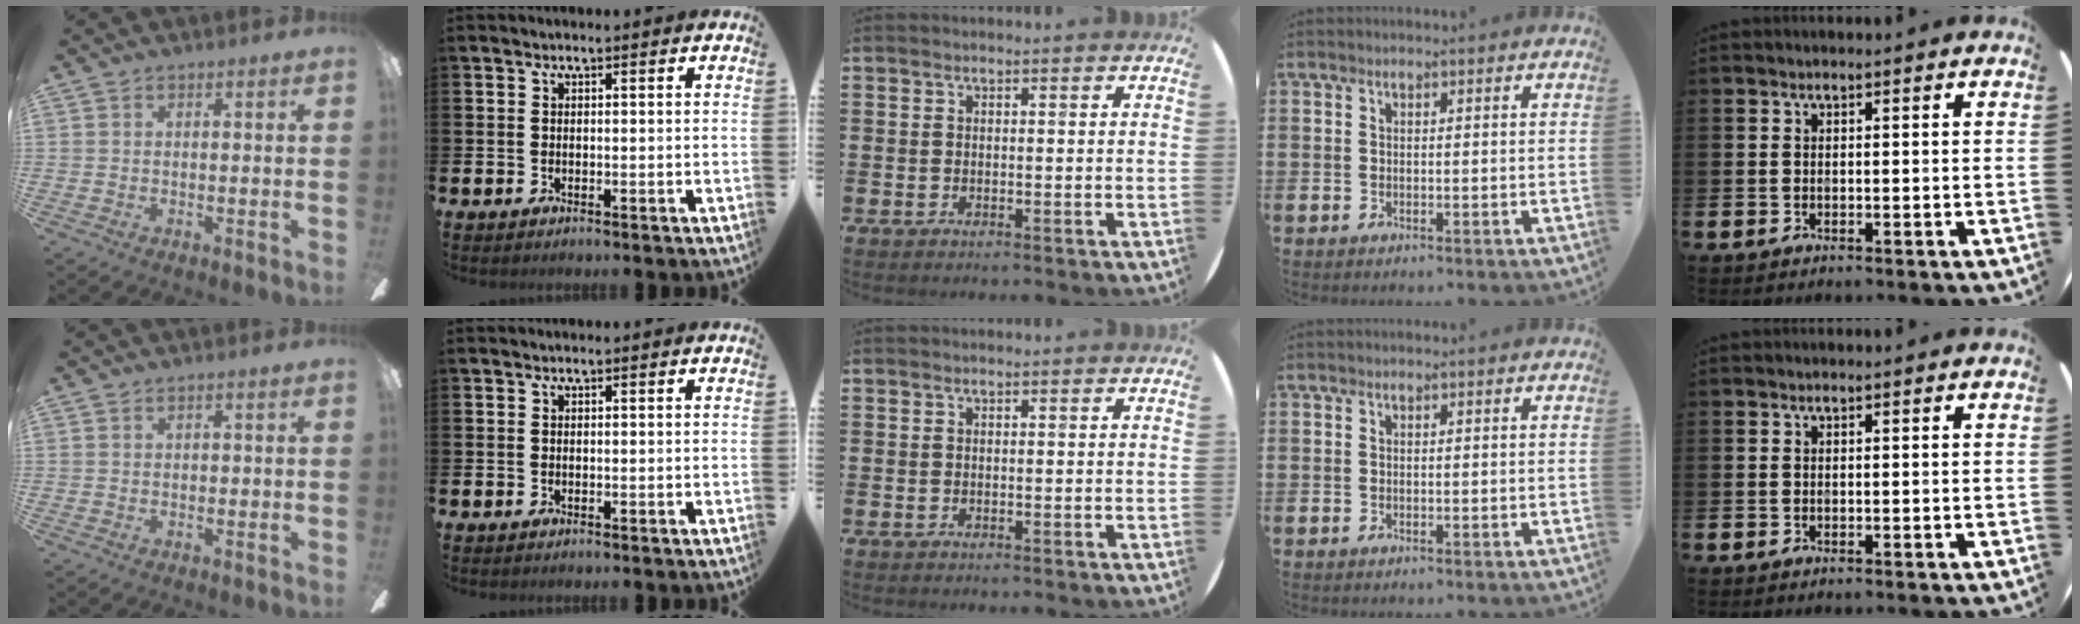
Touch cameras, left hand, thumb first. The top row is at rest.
{"thumb": {"total": 0.6, "force": [-0.1, 0.4, 0.4], "torque": [-0.007, 0.004, -0.003]}}